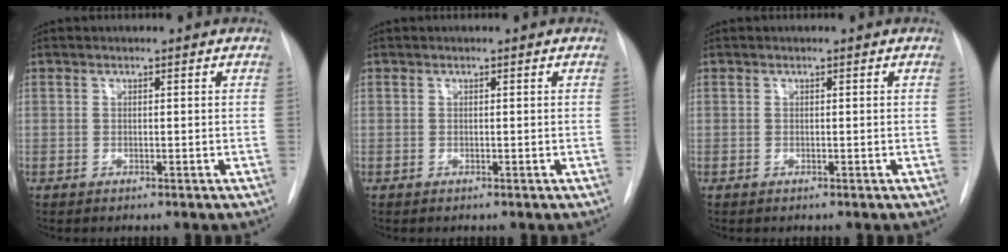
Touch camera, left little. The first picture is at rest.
{"total": 0.0}
{"total": 0.0}